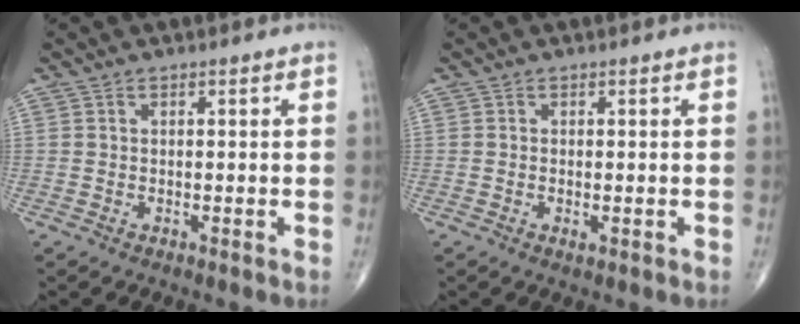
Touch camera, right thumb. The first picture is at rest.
{"total": 0.9, "force": [-0.2, 0.4, 0.8], "torque": [-0.018, -0.004, -0.004]}